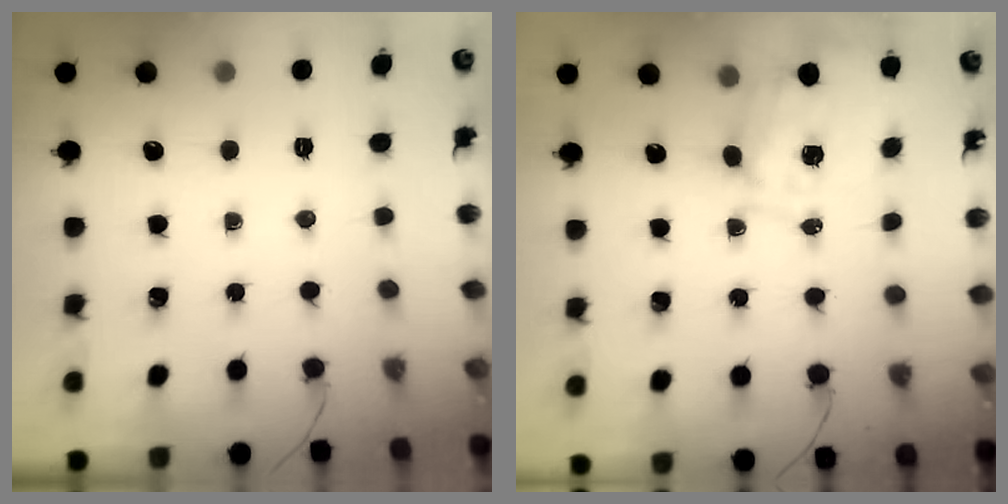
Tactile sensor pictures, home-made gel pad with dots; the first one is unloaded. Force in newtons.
{"total": 1.3, "press": 1.2, "slide": 0.4}